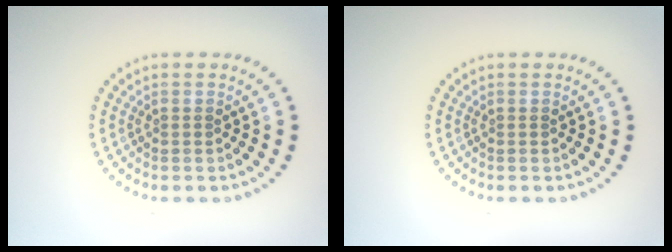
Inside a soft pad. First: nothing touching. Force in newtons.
{"total": 0.0}